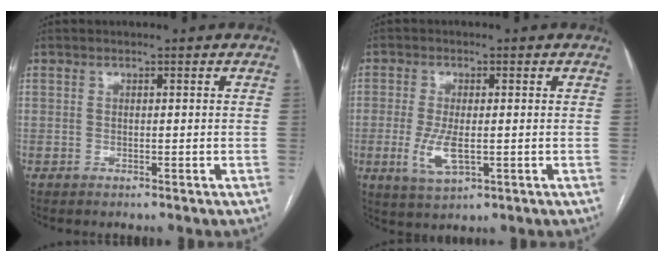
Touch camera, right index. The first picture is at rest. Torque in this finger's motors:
{"motor_torque": [0.07, -0.07, 0.00, -0.01]}